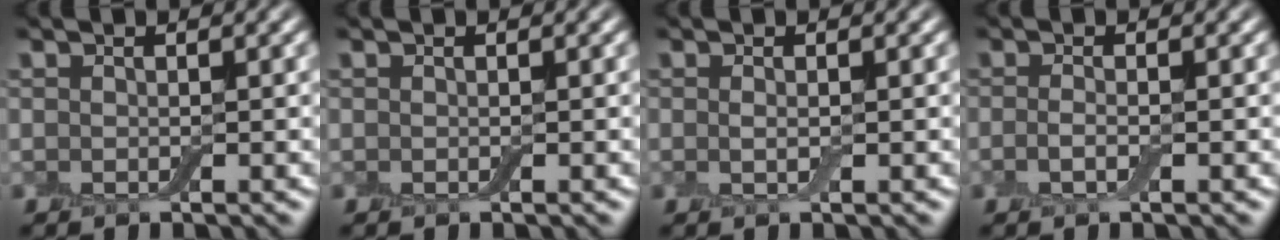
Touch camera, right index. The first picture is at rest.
{"total": 0.0}
{"total": 0.5, "force": [0.1, 0.2, 0.5], "torque": [-0.014, -0.001, 0.001]}
{"total": 0.9, "force": [-0.3, 0.2, 0.8], "torque": [-0.021, 0.000, -0.010]}